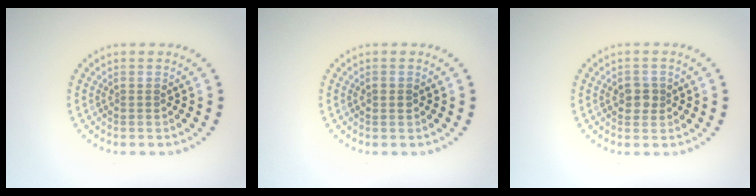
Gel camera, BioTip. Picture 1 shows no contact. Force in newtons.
{"total": 1.0, "press": 1.0, "slide": 0.3}
{"total": 1.8, "press": 1.8, "slide": 0.4}